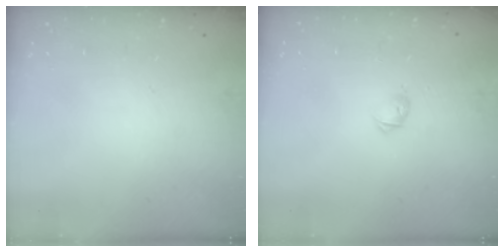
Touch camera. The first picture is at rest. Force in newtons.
{"total": 2.8, "press": 2.7, "slide": 0.6}